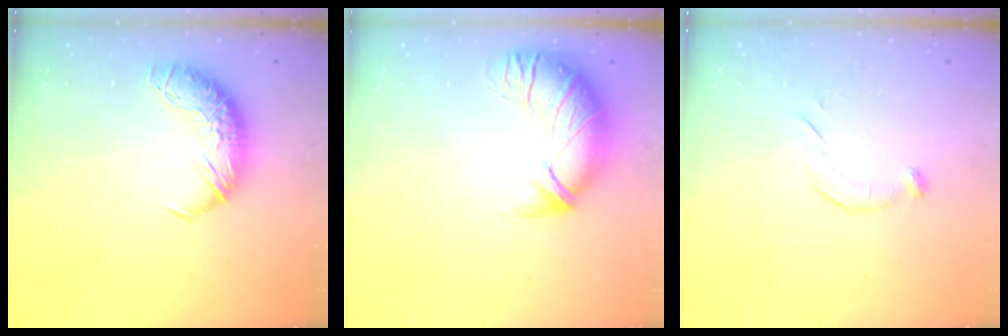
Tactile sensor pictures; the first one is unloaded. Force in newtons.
{"total": 2.8, "press": 1.2, "slide": 2.5}
{"total": 5.4, "press": 5.4, "slide": 0.7}